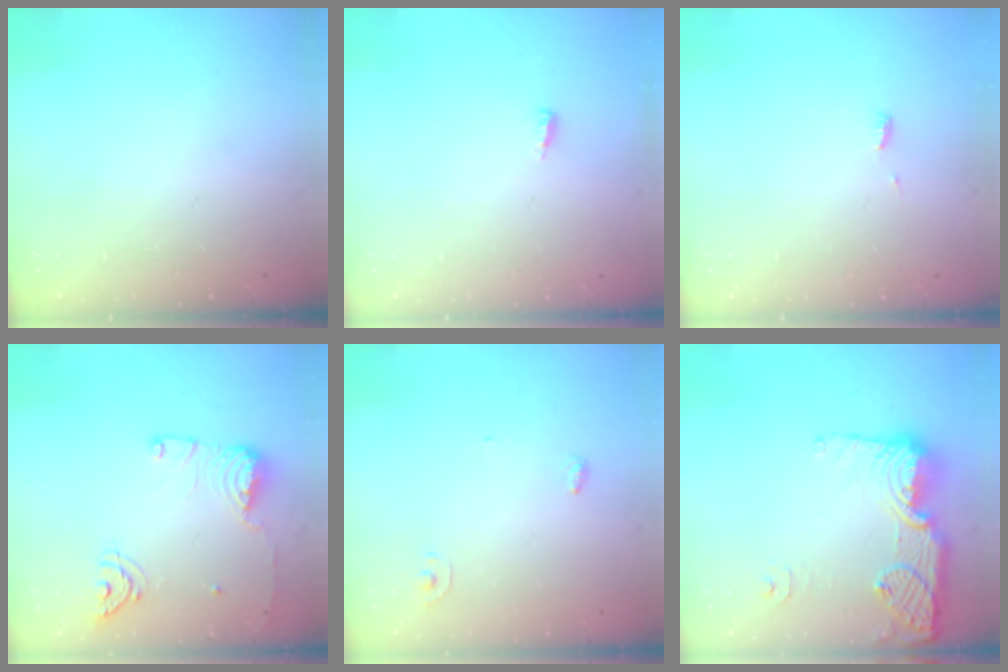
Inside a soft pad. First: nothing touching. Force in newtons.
{"total": 3.4, "press": 3.3, "slide": 0.4}
{"total": 3.6, "press": 3.6, "slide": 0.5}
{"total": 14.0, "press": 13.8, "slide": 2.7}
{"total": 3.6, "press": 3.5, "slide": 0.3}
{"total": 15.7, "press": 15.7, "slide": 1.4}